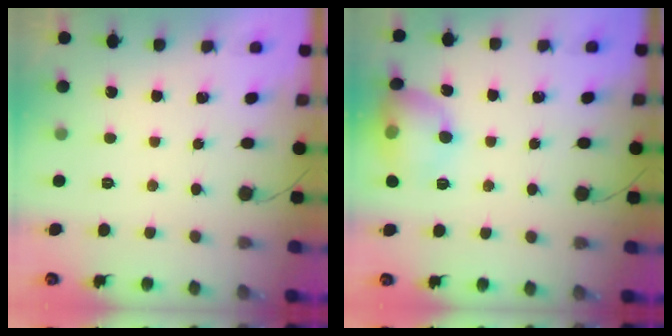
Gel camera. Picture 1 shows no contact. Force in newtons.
{"total": 16.5, "press": 14.5, "slide": 7.9}